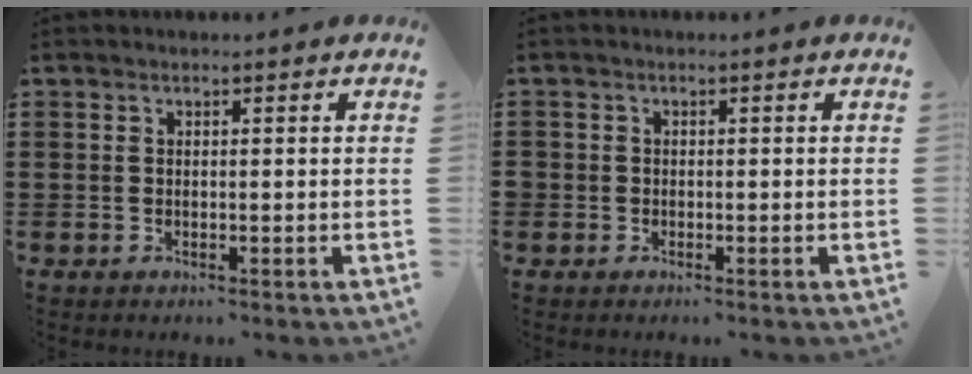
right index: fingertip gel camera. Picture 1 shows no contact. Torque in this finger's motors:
{"motor_torque": [0.45, 0.69, 0.11, 0.02]}